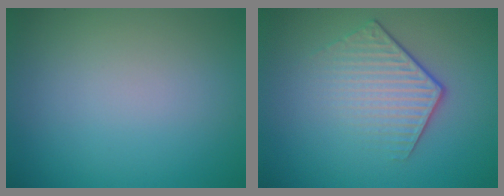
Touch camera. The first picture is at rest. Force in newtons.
{"total": 4.0, "press": 2.8, "slide": 2.9}